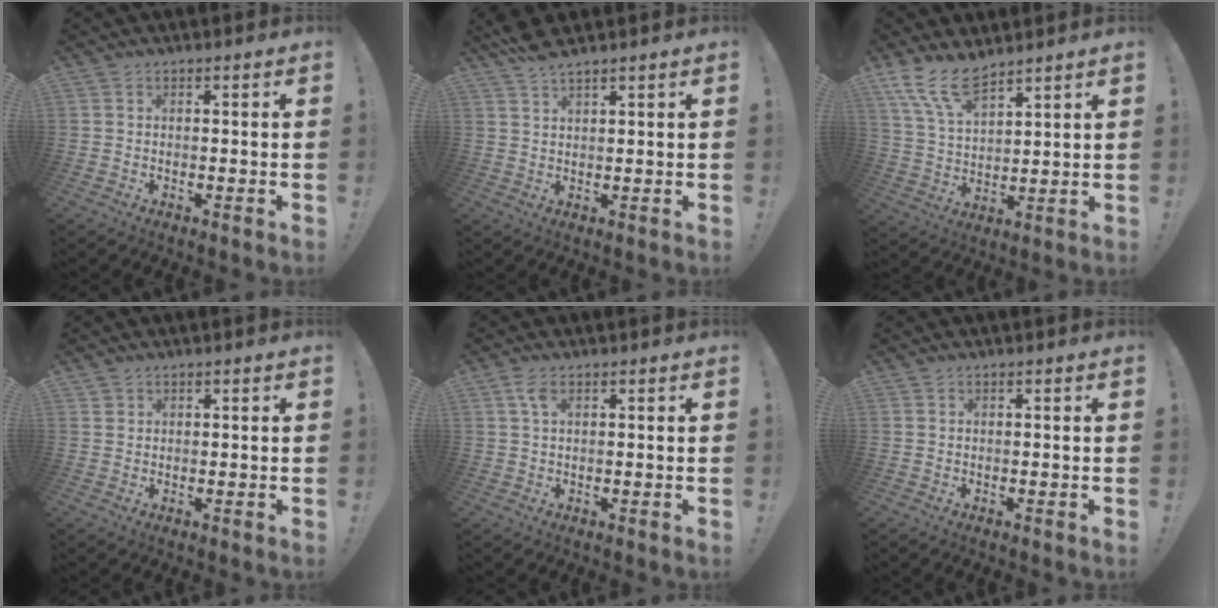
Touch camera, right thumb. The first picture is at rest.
{"total": 4.0, "force": [3.6, 0.2, 1.8], "torque": [-0.041, -0.015, 0.065]}
{"total": 11.7, "force": [9.0, 4.5, 6.0], "torque": [-0.130, -0.046, 0.174]}
{"total": 1.1, "force": [0.9, 0.6, 0.2], "torque": [0.004, -0.004, 0.015]}
{"total": 3.2, "force": [1.2, 1.3, 2.6], "torque": [-0.048, 0.000, 0.019]}
{"total": 0.0}